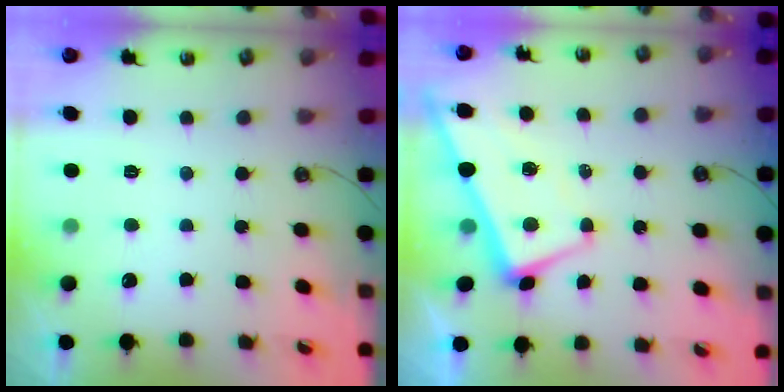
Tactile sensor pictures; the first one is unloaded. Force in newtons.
{"total": 1.6, "press": 1.4, "slide": 0.7}